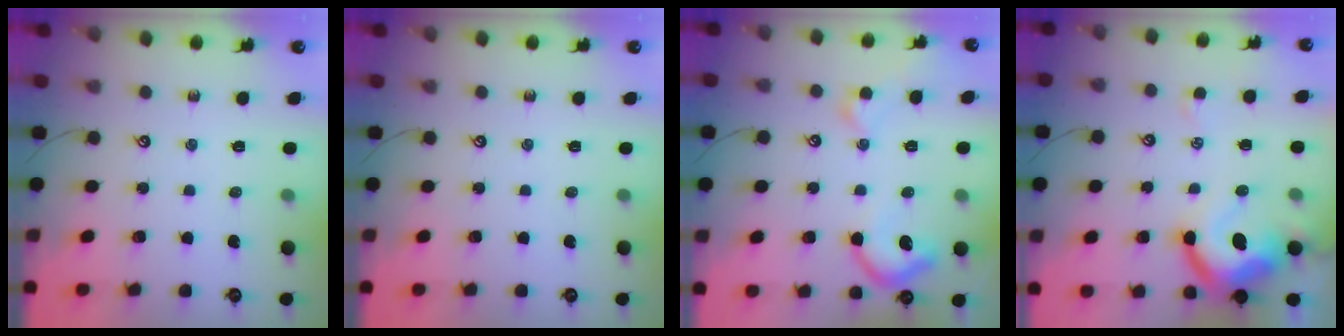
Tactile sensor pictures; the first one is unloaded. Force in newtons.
{"total": 0.0}
{"total": 8.0, "press": 7.9, "slide": 1.2}
{"total": 12.5, "press": 12.3, "slide": 1.9}